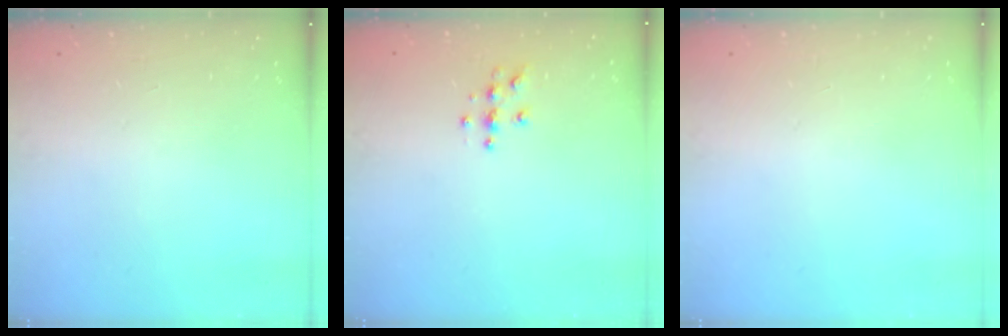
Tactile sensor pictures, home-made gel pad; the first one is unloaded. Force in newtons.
{"total": 4.0, "press": 3.9, "slide": 0.4}
{"total": 0.0}